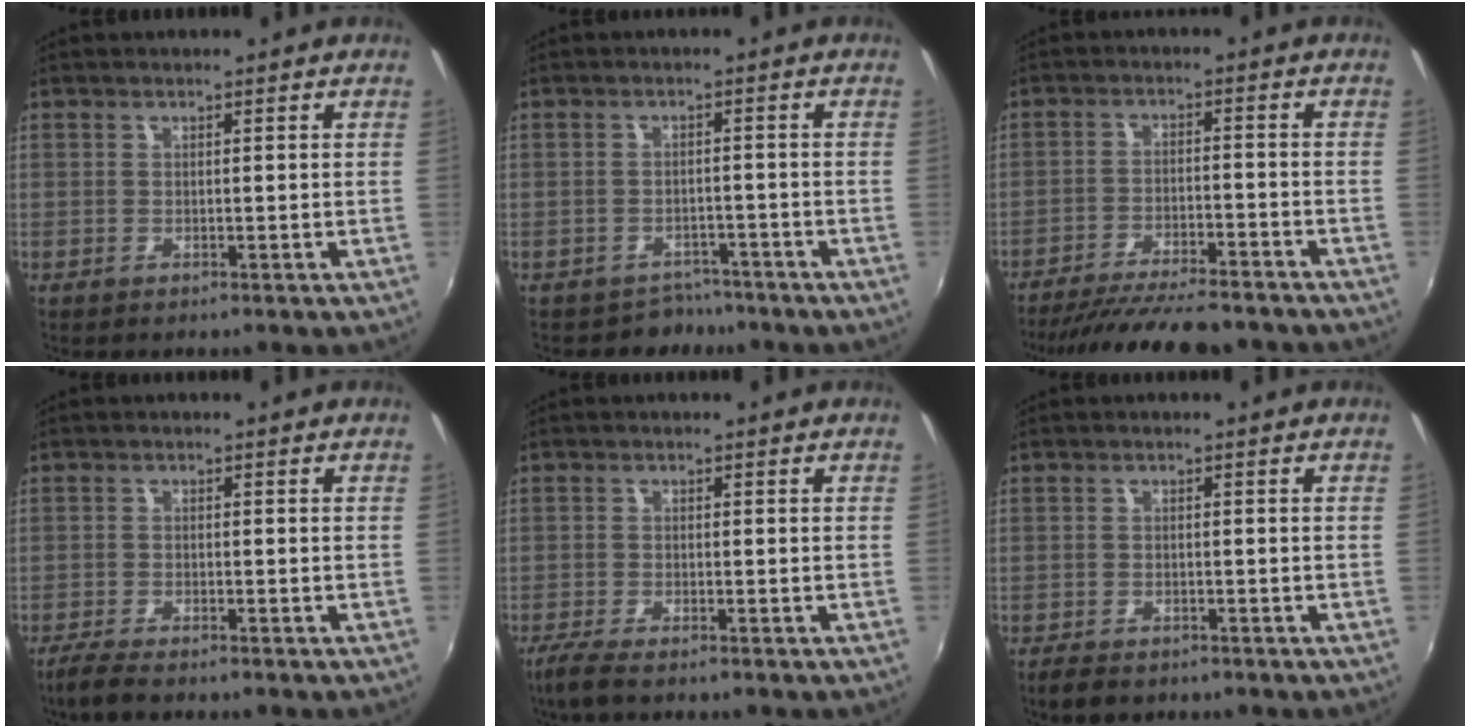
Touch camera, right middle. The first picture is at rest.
{"total": 4.7, "force": [-3.8, 2.7, -0.2], "torque": [0.000, 0.006, -0.057]}
{"total": 16.3, "force": [-14.3, 3.1, 7.2], "torque": [-0.148, -0.021, -0.213]}
{"total": 4.3, "force": [-3.7, 0.6, 2.2], "torque": [-0.064, -0.016, -0.070]}
{"total": 4.1, "force": [-3.2, 0.6, 2.4], "torque": [-0.067, -0.014, -0.064]}
{"total": 4.0, "force": [-3.2, 1.7, 1.7], "torque": [-0.046, -0.013, -0.054]}